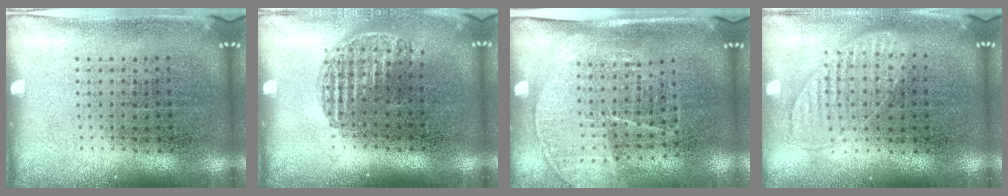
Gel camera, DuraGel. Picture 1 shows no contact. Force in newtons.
{"total": 1.0, "press": 0.9, "slide": 0.5}
{"total": 1.6, "press": 1.4, "slide": 0.9}
{"total": 0.9, "press": 0.9, "slide": 0.1}